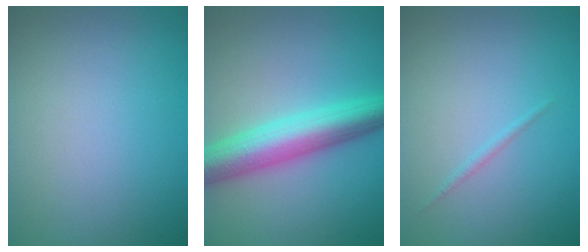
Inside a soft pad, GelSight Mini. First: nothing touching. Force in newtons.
{"total": 6.9, "press": 6.9, "slide": 0.3}
{"total": 0.6, "press": 0.6, "slide": 0.0}